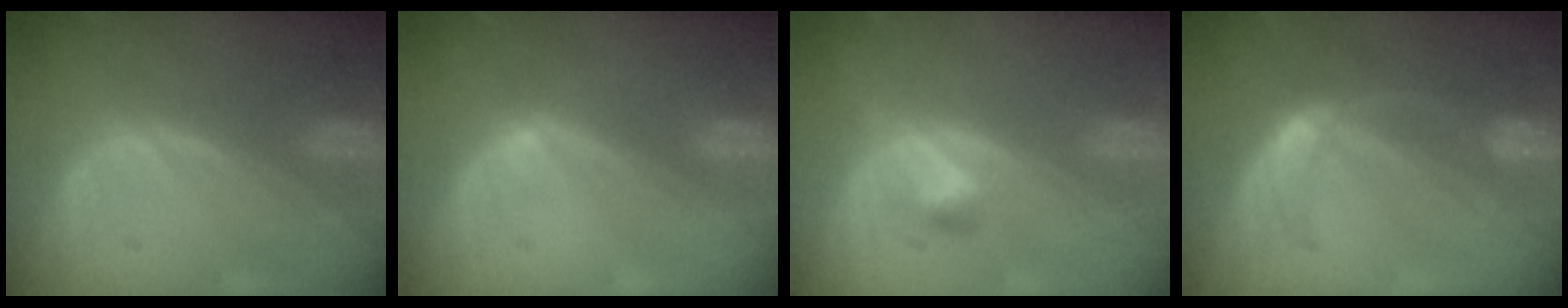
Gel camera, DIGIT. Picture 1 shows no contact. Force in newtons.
{"total": 1.1, "press": 0.8, "slide": 0.7}
{"total": 2.4, "press": 2.4, "slide": 0.2}
{"total": 5.9, "press": 5.1, "slide": 2.9}